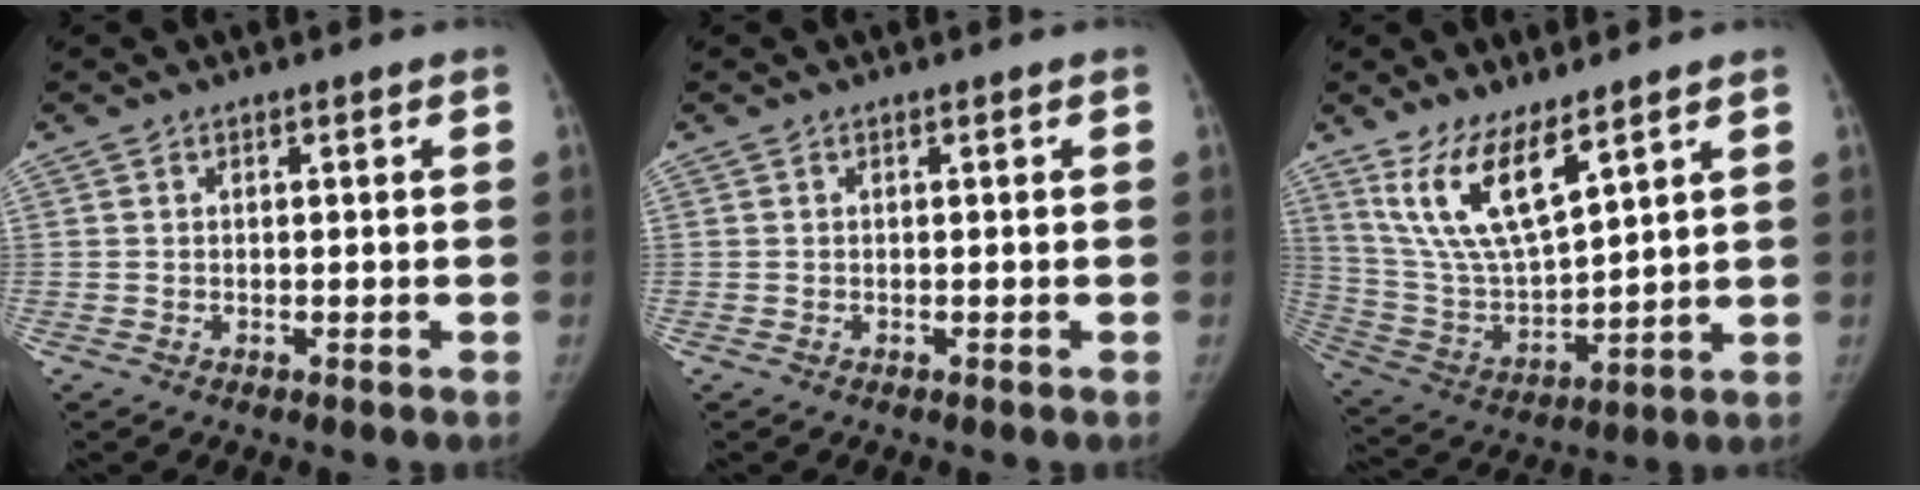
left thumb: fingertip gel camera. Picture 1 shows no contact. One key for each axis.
{"total": 0.0}
{"total": 13.4, "fx": 8.5, "fy": 4.1, "fz": 9.5, "tx": -0.175, "ty": -0.049, "tz": 0.186}